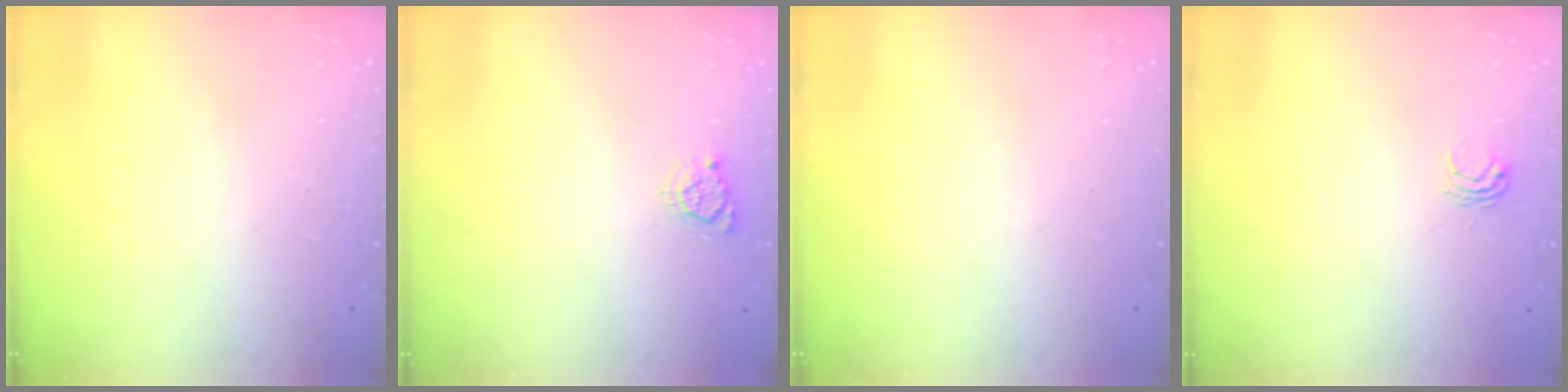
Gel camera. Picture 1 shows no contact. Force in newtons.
{"total": 3.7, "press": 3.6, "slide": 0.5}
{"total": 0.0}
{"total": 2.9, "press": 2.9, "slide": 0.2}